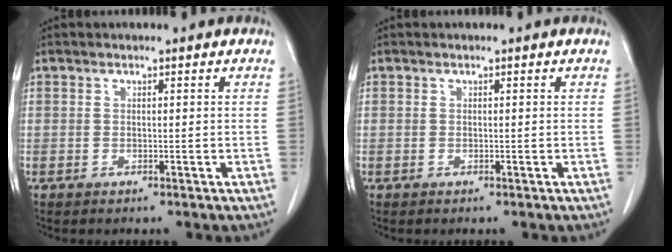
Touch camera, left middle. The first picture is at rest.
{"total": 0.0}